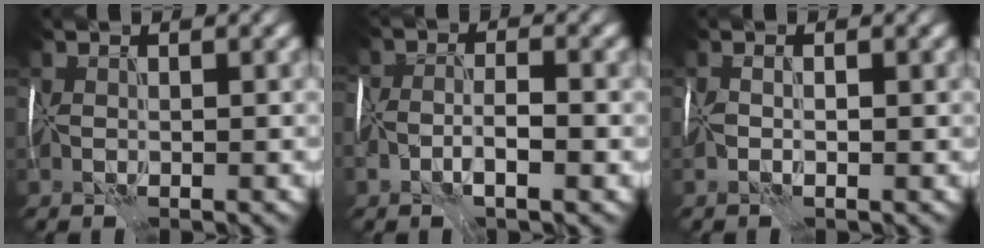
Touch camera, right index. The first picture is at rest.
{"total": 3.7, "force": [-2.1, 1.4, 2.7], "torque": [-0.038, 0.001, -0.041]}
{"total": 1.1, "force": [-0.6, 0.2, 0.9], "torque": [-0.025, -0.005, -0.011]}